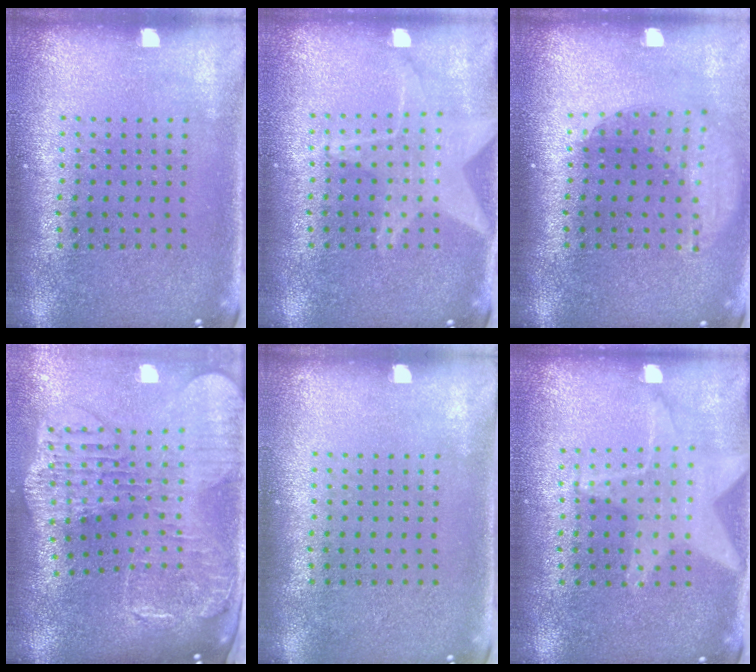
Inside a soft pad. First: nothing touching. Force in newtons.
{"total": 2.5, "press": 2.5, "slide": 0.3}
{"total": 1.9, "press": 1.4, "slide": 1.2}
{"total": 3.0, "press": 2.5, "slide": 1.6}
{"total": 0.0}
{"total": 1.1, "press": 1.1, "slide": 0.1}